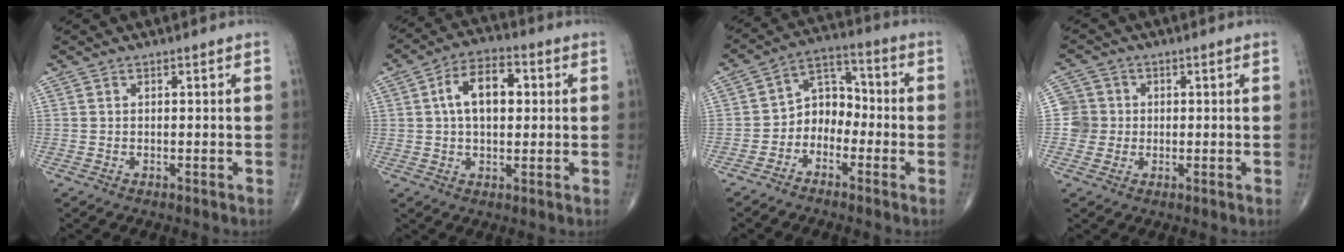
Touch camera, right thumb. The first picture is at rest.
{"total": 10.1, "force": [1.7, 5.9, 8.0], "torque": [-0.124, 0.019, 0.023]}
{"total": 7.3, "force": [-2.7, 5.6, 3.8], "torque": [-0.033, 0.048, -0.065]}
{"total": 4.5, "force": [-0.2, 4.5, 0.3], "torque": [0.024, 0.009, -0.012]}